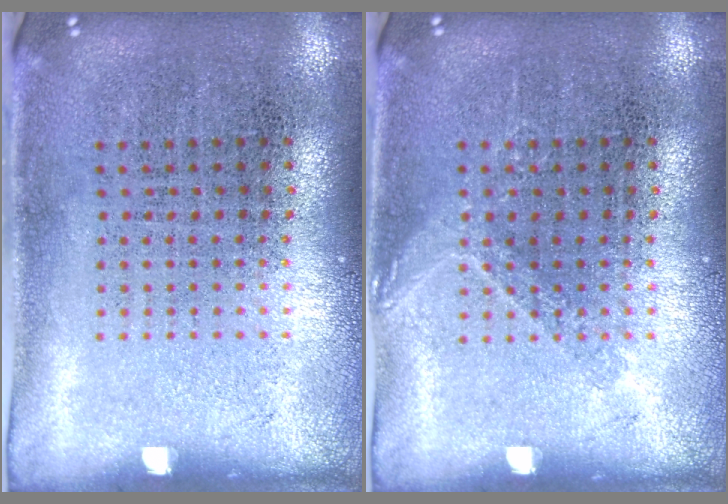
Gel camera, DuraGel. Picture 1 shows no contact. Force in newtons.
{"total": 1.1, "press": 1.1, "slide": 0.3}